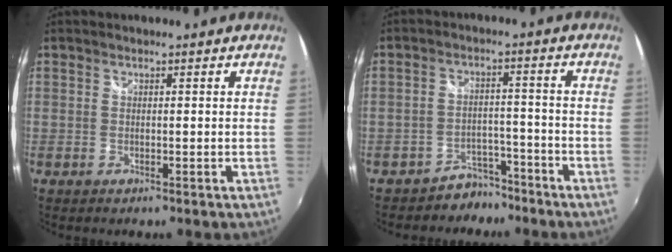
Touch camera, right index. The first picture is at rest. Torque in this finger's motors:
{"motor_torque": [-0.57, -0.01, -0.72, -0.17]}